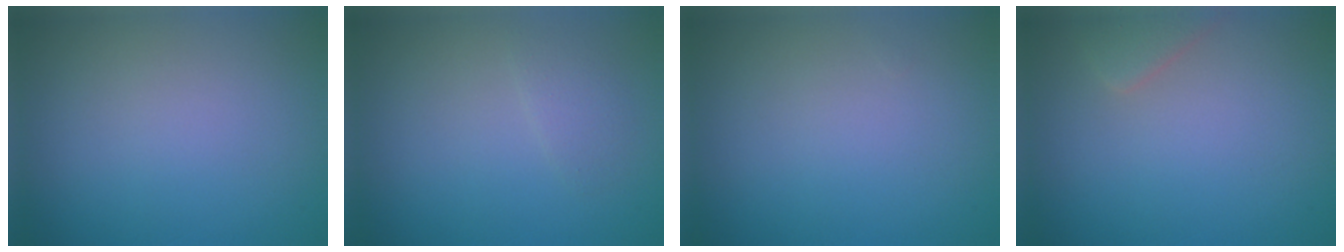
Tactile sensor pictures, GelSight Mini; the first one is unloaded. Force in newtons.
{"total": 1.2, "press": 1.2, "slide": 0.0}
{"total": 0.0}
{"total": 1.8, "press": 1.8, "slide": 0.1}